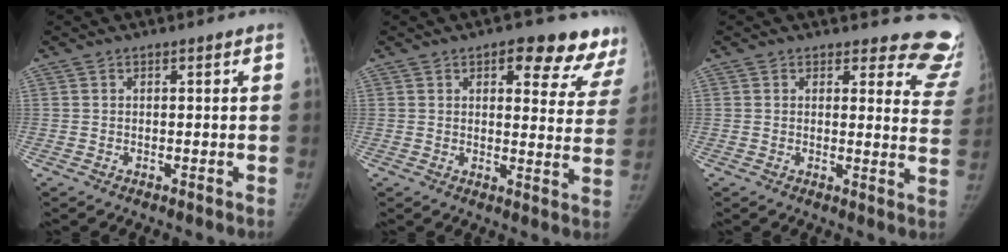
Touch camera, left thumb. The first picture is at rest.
{"total": 13.9, "force": [9.4, 5.7, 8.6], "torque": [-0.047, -0.039, 0.095]}
{"total": 12.1, "force": [11.5, 3.8, 0.4], "torque": [0.057, -0.113, 0.082]}